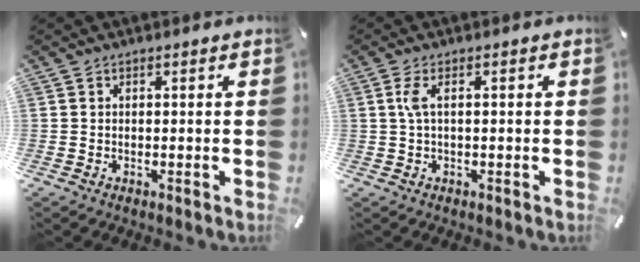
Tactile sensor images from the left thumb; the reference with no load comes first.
{"total": 3.6, "force": [0.2, 0.9, 3.5], "torque": [-0.073, 0.000, -0.001]}